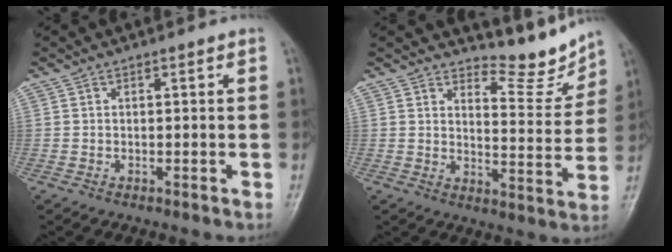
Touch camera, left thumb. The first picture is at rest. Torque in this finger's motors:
{"motor_torque": [0.12, -0.09, -0.09, 0.09, -0.04]}